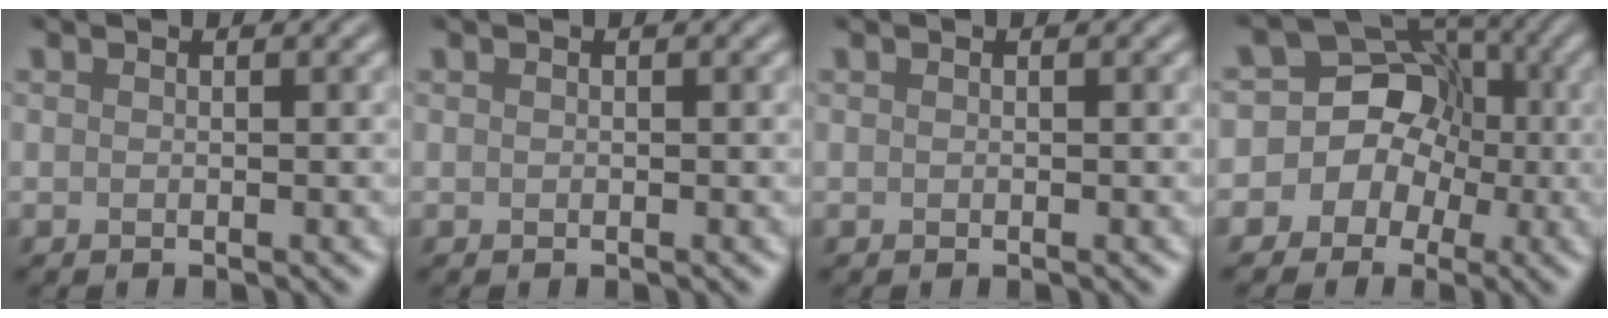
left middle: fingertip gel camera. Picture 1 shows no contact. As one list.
[{"total": 0.0}, {"total": 0.0}, {"total": 11.7, "force": [-0.8, 10.9, 3.9], "torque": [-0.061, 0.063, -0.059]}]